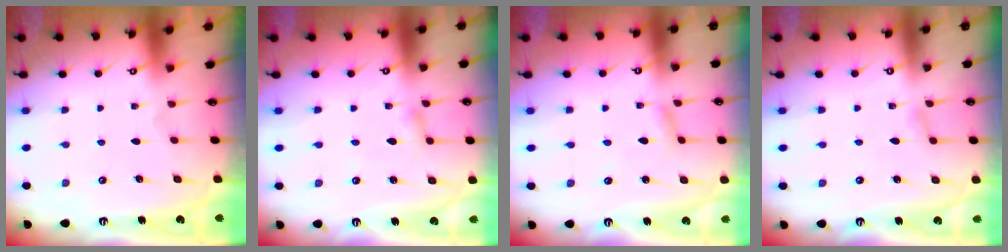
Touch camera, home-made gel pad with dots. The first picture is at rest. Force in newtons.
{"total": 2.7, "press": 2.7, "slide": 0.2}
{"total": 2.8, "press": 2.8, "slide": 0.1}
{"total": 2.3, "press": 2.3, "slide": 0.3}